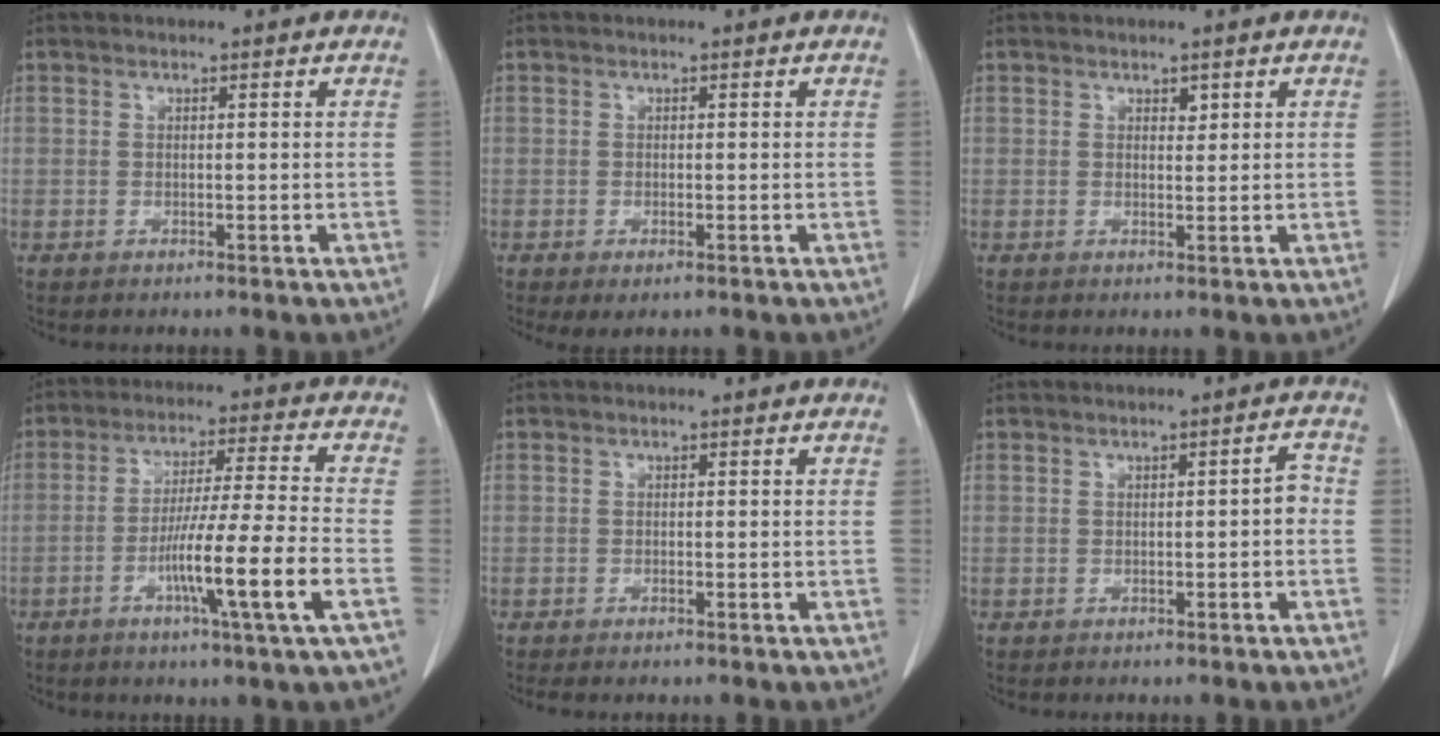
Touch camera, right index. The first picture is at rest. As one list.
[{"total": 2.0, "force": [-1.0, 0.6, 1.6], "torque": [-0.025, -0.005, -0.008]}, {"total": 1.0, "force": [0.6, 0.5, 0.5], "torque": [-0.004, -0.005, 0.008]}, {"total": 12.3, "force": [-4.5, -1.4, 11.4], "torque": [-0.201, -0.012, -0.083]}, {"total": 0.9, "force": [-0.8, 0.1, 0.5], "torque": [-0.011, -0.003, -0.008]}, {"total": 1.9, "force": [-0.4, 0.5, 1.8], "torque": [-0.020, 0.006, -0.006]}]